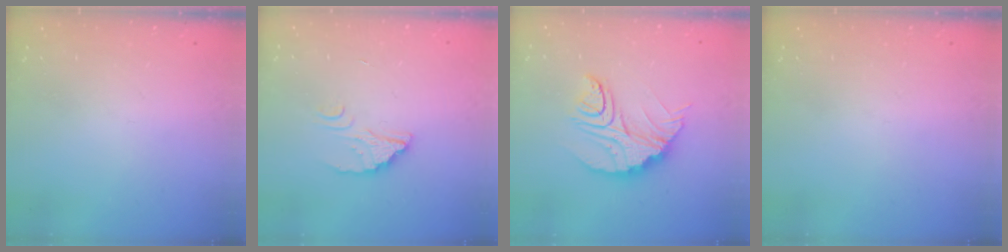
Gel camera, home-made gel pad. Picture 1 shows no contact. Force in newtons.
{"total": 2.7, "press": 2.7, "slide": 0.1}
{"total": 13.0, "press": 13.0, "slide": 0.8}
{"total": 0.0}